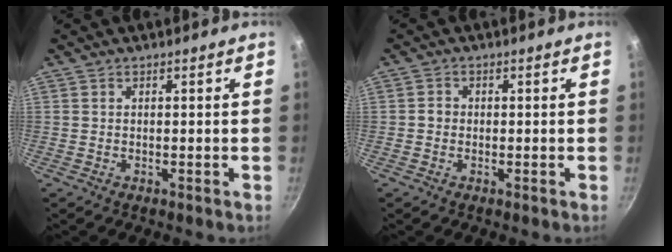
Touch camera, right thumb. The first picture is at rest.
{"total": 1.5, "force": [-0.3, 1.4, 0.6], "torque": [-0.002, 0.005, -0.007]}